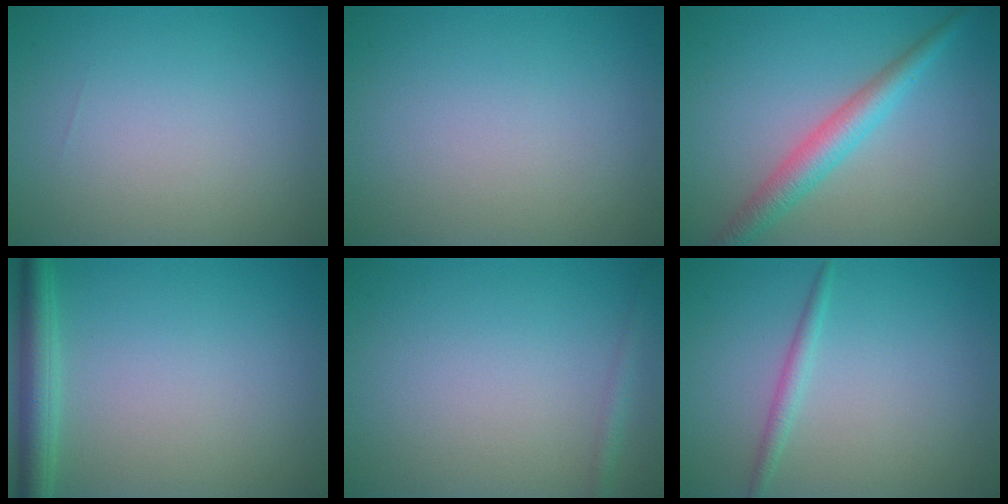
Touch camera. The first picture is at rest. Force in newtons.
{"total": 0.0}
{"total": 3.6, "press": 3.6, "slide": 0.0}
{"total": 3.1, "press": 3.1, "slide": 0.2}
{"total": 1.1, "press": 1.1, "slide": 0.1}
{"total": 1.3, "press": 1.3, "slide": 0.1}